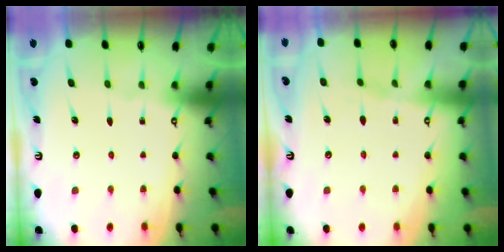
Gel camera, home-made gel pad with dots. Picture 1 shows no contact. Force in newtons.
{"total": 2.8, "press": 2.8, "slide": 0.4}